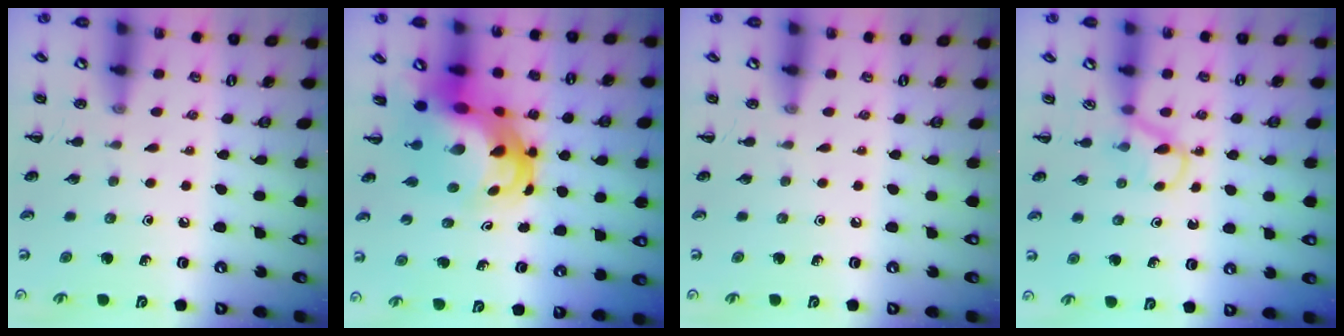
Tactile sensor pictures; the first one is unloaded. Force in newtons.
{"total": 9.7, "press": 9.3, "slide": 2.7}
{"total": 0.0}
{"total": 3.3, "press": 3.1, "slide": 1.1}